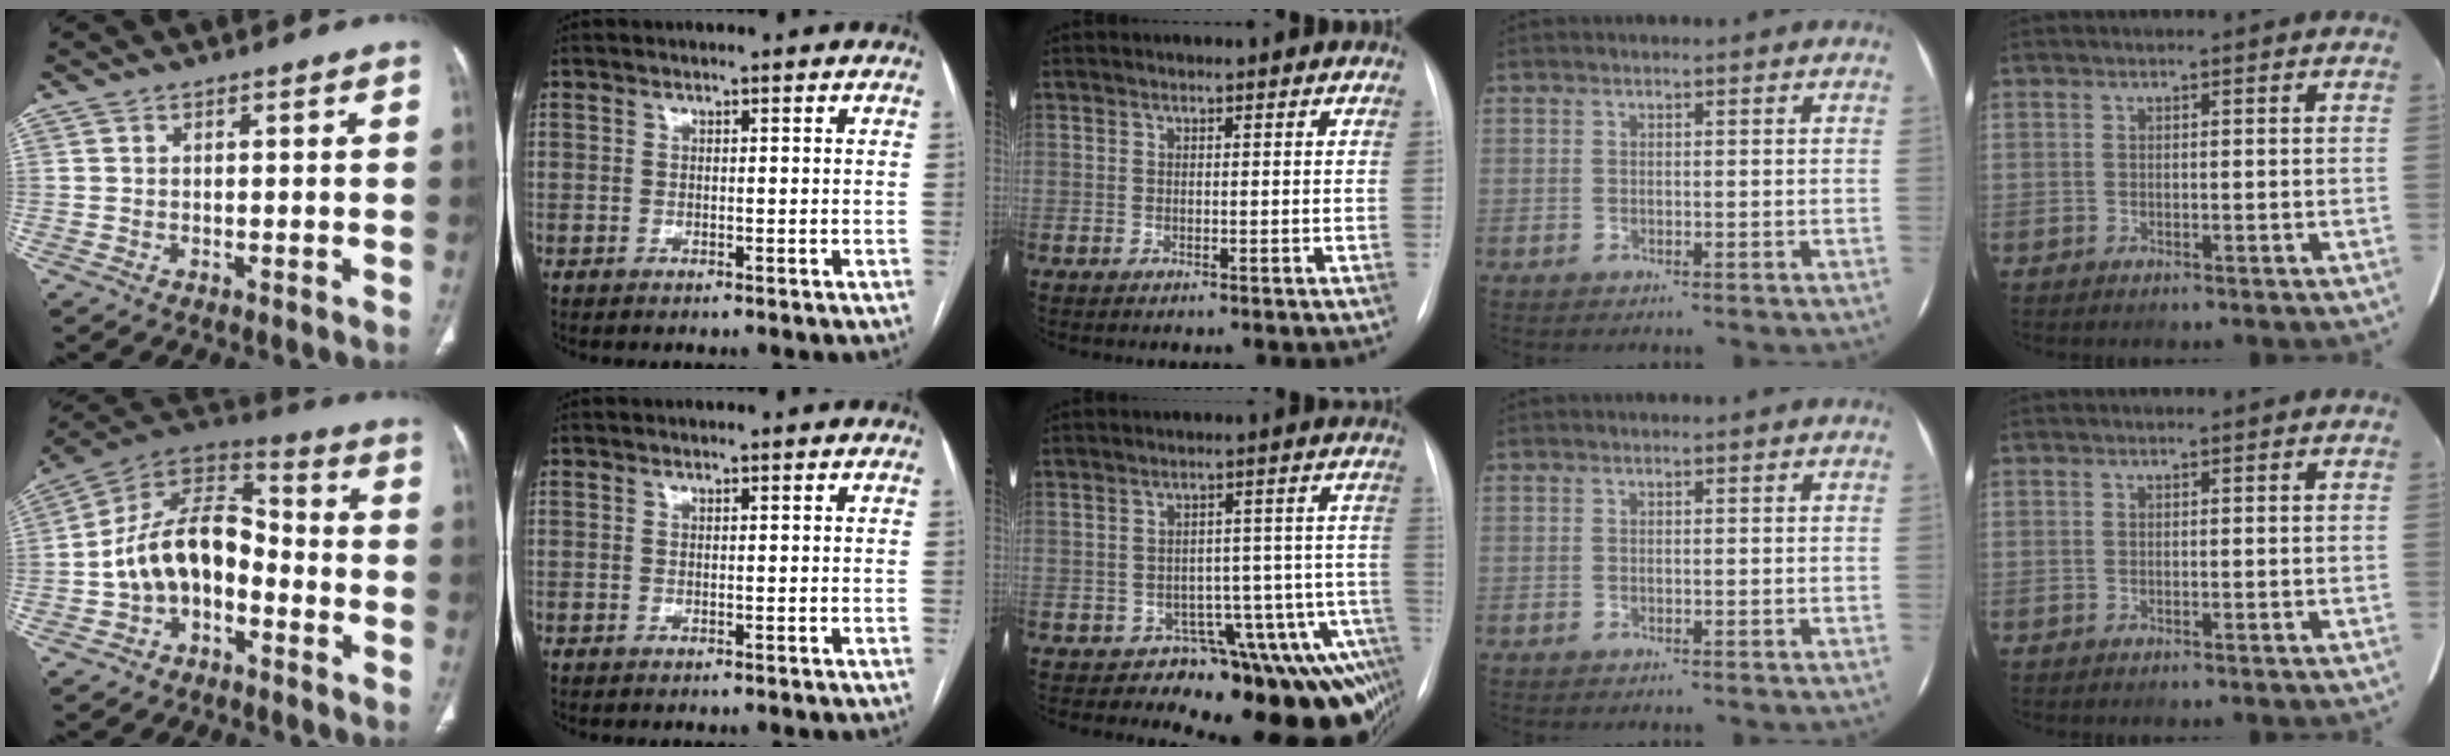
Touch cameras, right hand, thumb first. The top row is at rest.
{"thumb": {"total": 14.5, "force": [-3.8, 9.5, 10.3], "torque": [-0.156, 0.071, -0.075]}, "middle": {"total": 13.1, "force": [-10.6, 4.4, 6.3], "torque": [0.008, 0.063, -0.124]}}